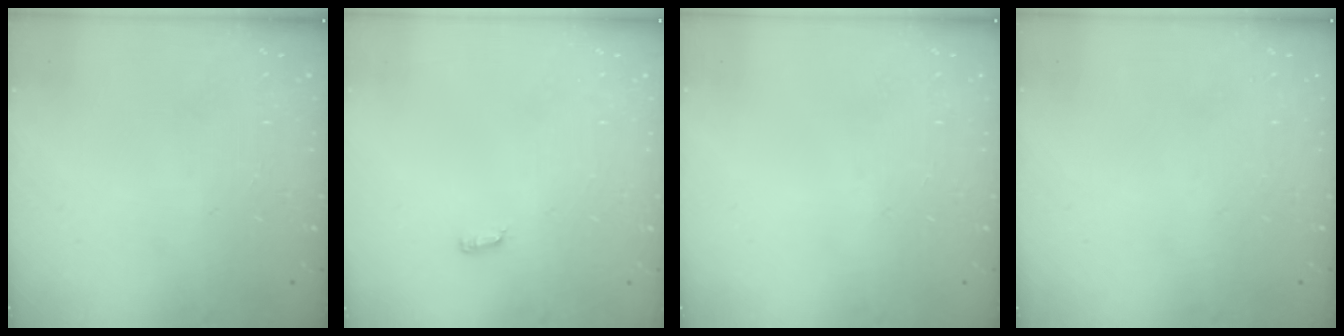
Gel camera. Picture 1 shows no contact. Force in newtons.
{"total": 6.4, "press": 3.8, "slide": 5.1}
{"total": 0.0}
{"total": 0.0}